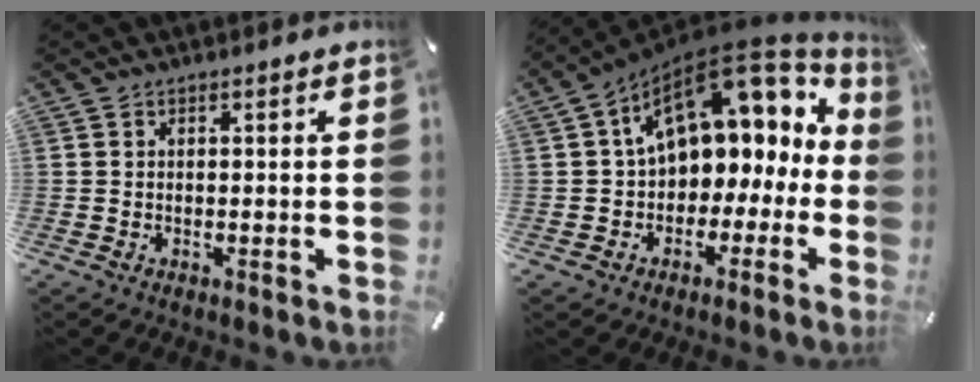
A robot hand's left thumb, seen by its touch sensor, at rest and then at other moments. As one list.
[{"total": 16.9, "force": [6.5, 11.1, 11.0], "torque": [-0.170, -0.036, 0.113]}]